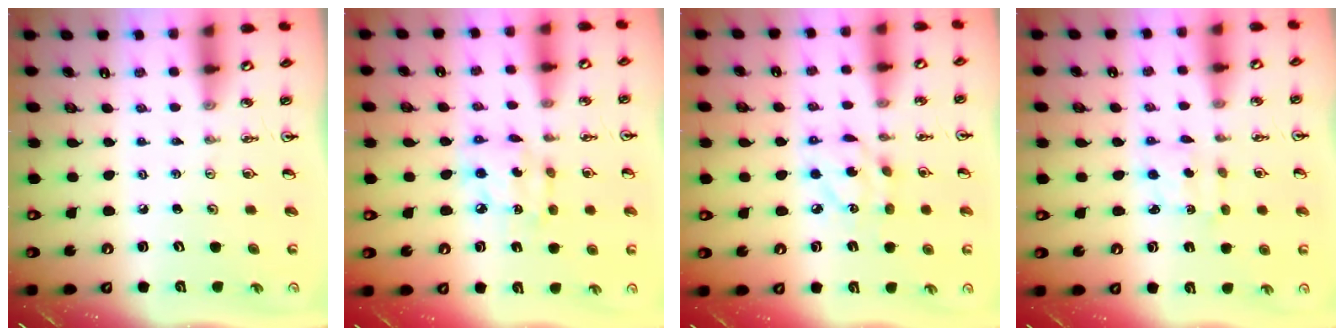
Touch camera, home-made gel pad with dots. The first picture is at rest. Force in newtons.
{"total": 8.5, "press": 8.4, "slide": 0.6}
{"total": 8.6, "press": 8.6, "slide": 0.4}
{"total": 2.4, "press": 2.3, "slide": 0.6}